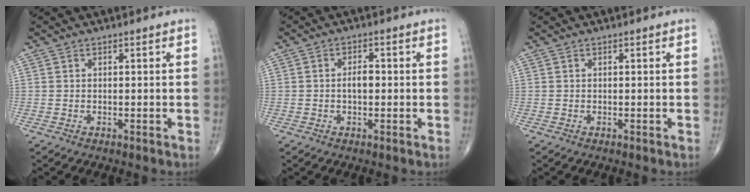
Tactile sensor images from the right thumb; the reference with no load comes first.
{"total": 2.6, "force": [-0.3, 1.4, 2.2], "torque": [-0.035, 0.005, -0.007]}
{"total": 0.0}